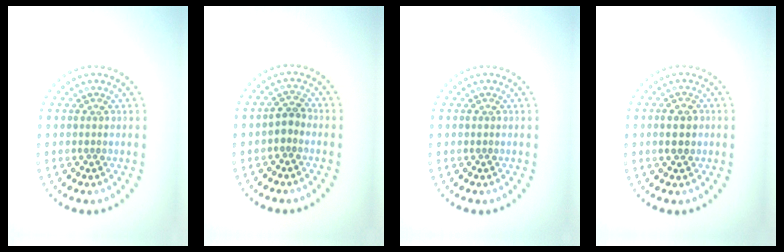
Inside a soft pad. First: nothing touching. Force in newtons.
{"total": 1.3, "press": 1.2, "slide": 0.6}
{"total": 0.0}
{"total": 2.8, "press": 2.8, "slide": 0.2}